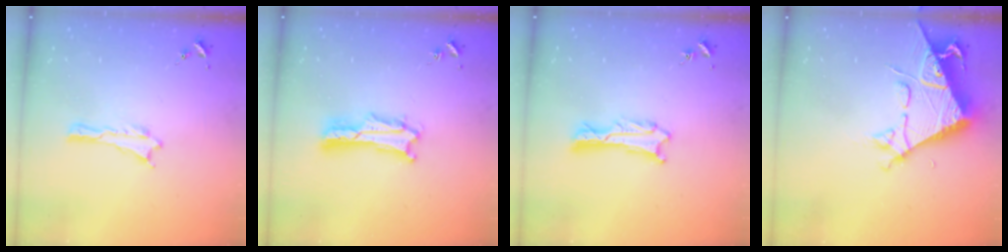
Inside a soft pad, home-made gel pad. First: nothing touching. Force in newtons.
{"total": 2.1, "press": 2.1, "slide": 0.3}
{"total": 0.9, "press": 0.9, "slide": 0.1}
{"total": 8.5, "press": 8.4, "slide": 0.9}